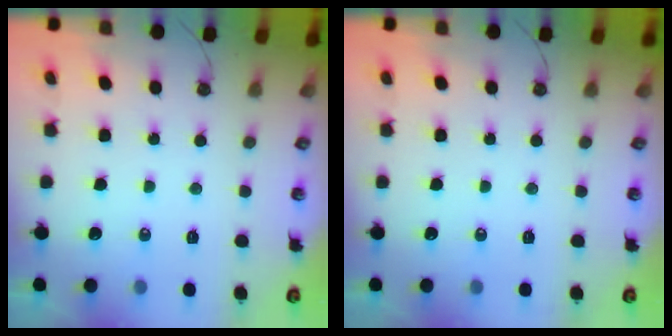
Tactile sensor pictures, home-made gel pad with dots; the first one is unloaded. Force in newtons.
{"total": 0.0}